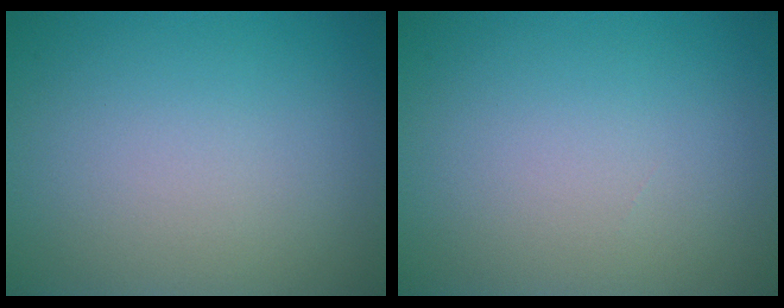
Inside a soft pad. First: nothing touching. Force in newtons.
{"total": 0.0}